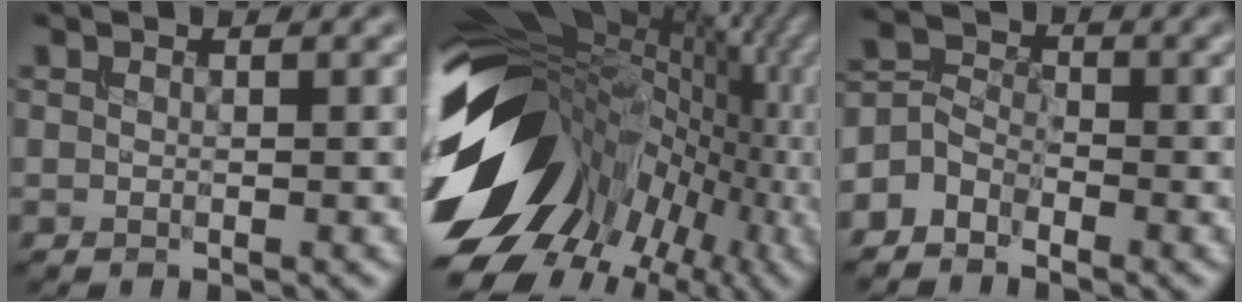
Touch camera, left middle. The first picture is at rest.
{"total": 15.9, "force": [0.1, 11.3, 11.2], "torque": [-0.186, 0.013, 0.020]}
{"total": 2.9, "force": [-2.3, 1.7, 0.5], "torque": [-0.018, 0.008, -0.055]}